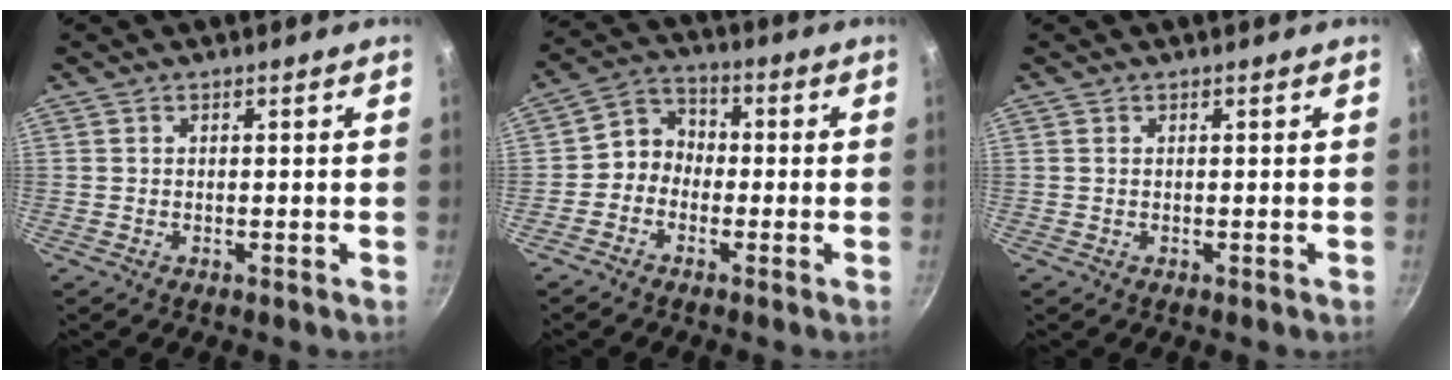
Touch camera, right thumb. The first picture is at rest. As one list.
[{"total": 5.9, "force": [-1.6, 5.1, 2.6], "torque": [-0.016, 0.032, -0.048]}, {"total": 0.0}]